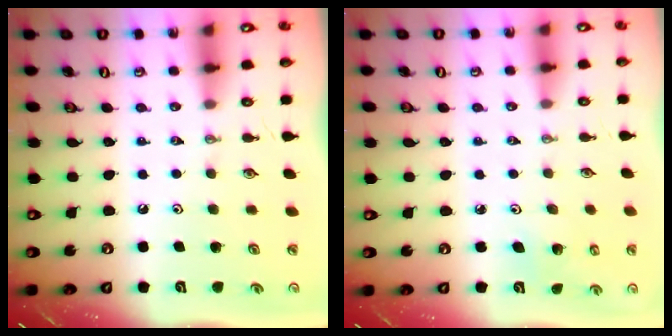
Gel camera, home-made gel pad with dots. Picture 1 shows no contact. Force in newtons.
{"total": 3.7, "press": 3.7, "slide": 0.4}